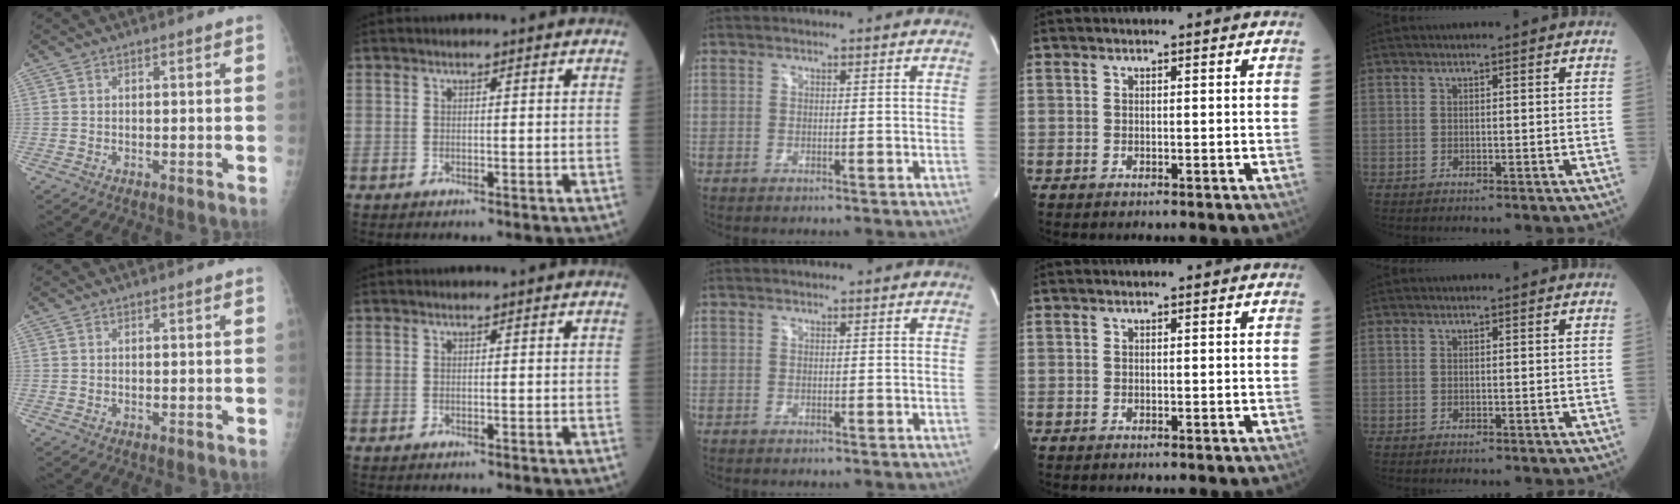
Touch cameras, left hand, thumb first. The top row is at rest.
{}